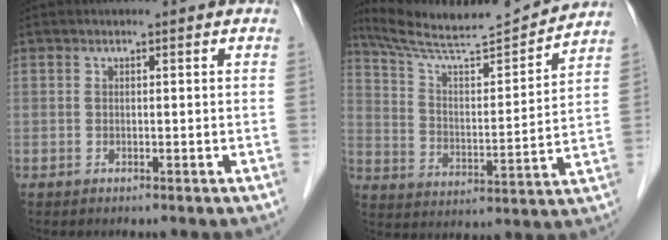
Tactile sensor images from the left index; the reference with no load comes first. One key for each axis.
{"total": 16.1, "fx": 15.3, "fy": -0.2, "fz": 5.2, "tx": -0.094, "ty": -0.005, "tz": 0.245}